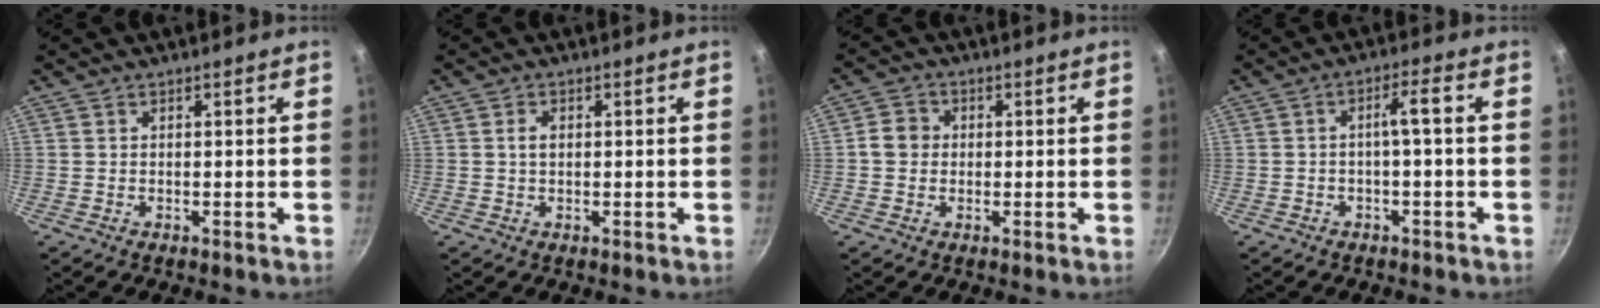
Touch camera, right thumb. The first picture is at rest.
{"total": 1.8, "force": [0.2, 1.3, 1.3], "torque": [-0.021, 0.004, 0.004]}
{"total": 4.1, "force": [0.0, 3.7, 1.8], "torque": [-0.015, 0.009, -0.010]}
{"total": 3.8, "force": [-0.9, 0.5, 3.7], "torque": [-0.073, 0.024, -0.012]}